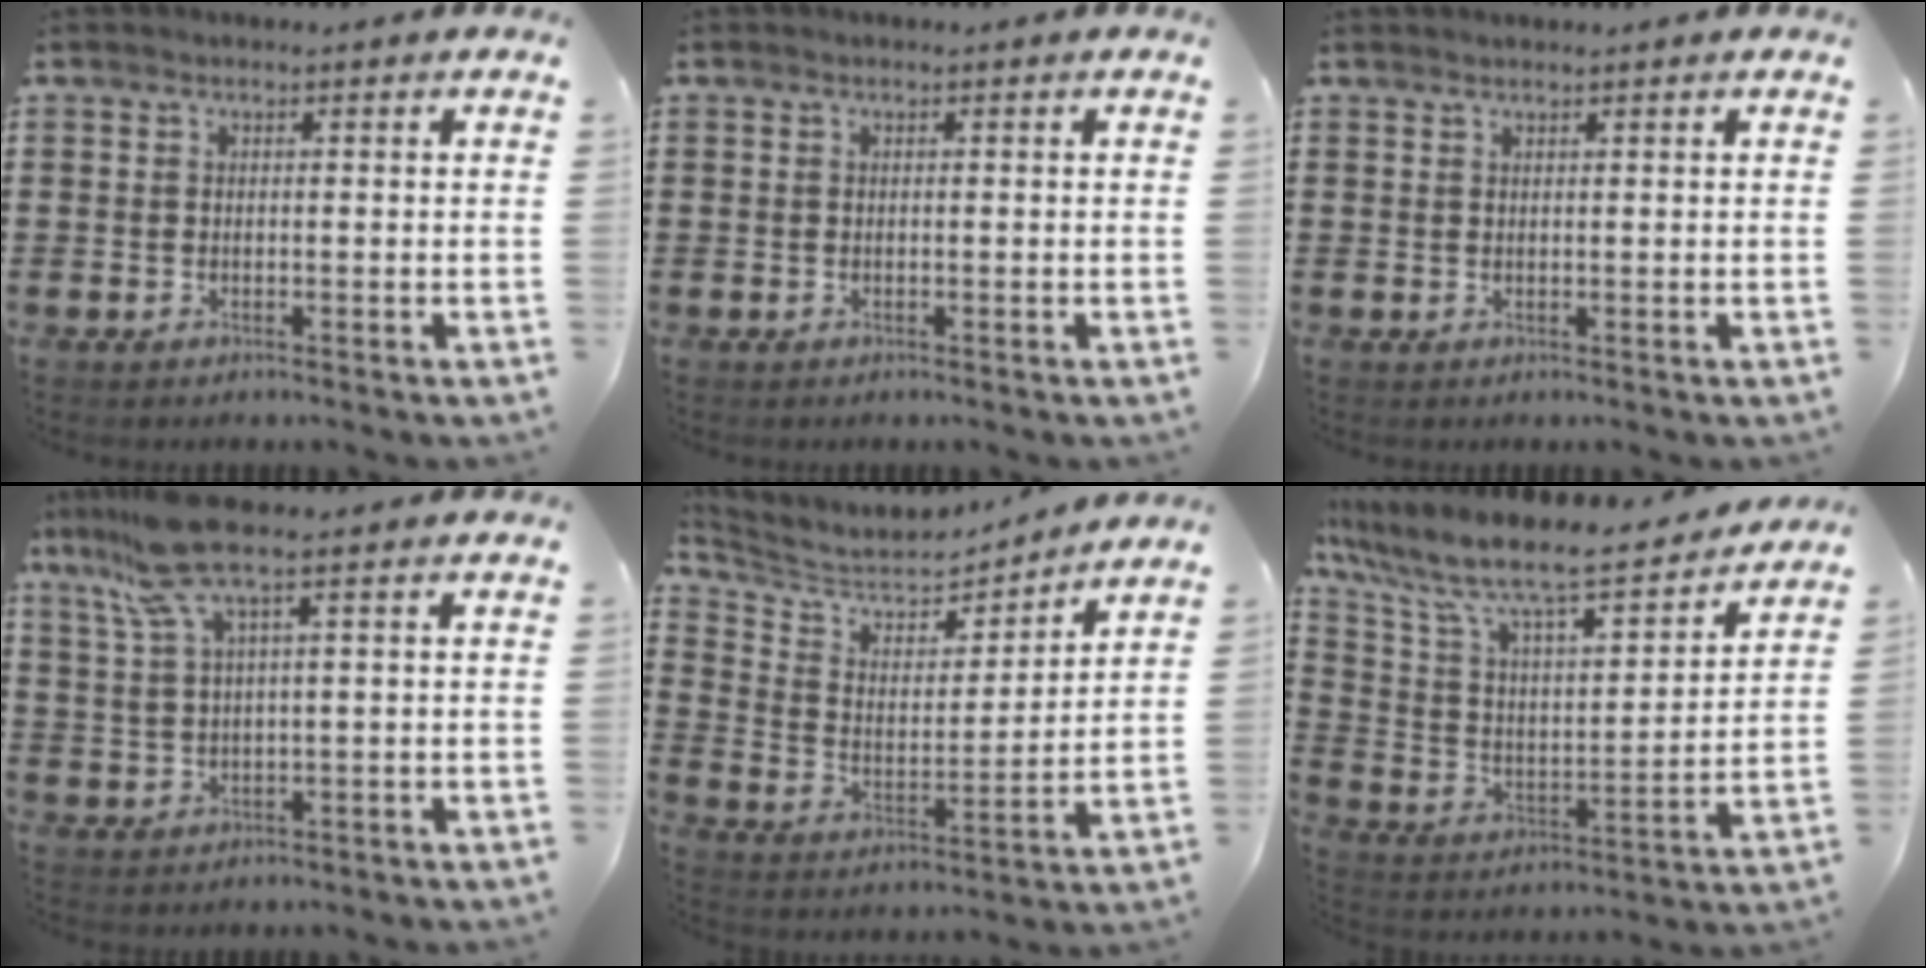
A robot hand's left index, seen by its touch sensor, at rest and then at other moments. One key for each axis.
{"total": 0.0}
{"total": 0.7, "fx": 0.7, "fy": -0.1, "fz": 0.2, "tx": -0.005, "ty": -0.002, "tz": 0.014}
{"total": 8.5, "fx": 4.6, "fy": 1.3, "fz": 7.0, "tx": -0.168, "ty": -0.004, "tz": 0.079}
{"total": 6.1, "fx": 5.6, "fy": 1.8, "fz": 1.6, "tx": -0.064, "ty": -0.043, "tz": 0.093}
{"total": 10.1, "fx": 8.2, "fy": 1.6, "fz": 5.6, "tx": -0.147, "ty": -0.060, "tz": 0.134}